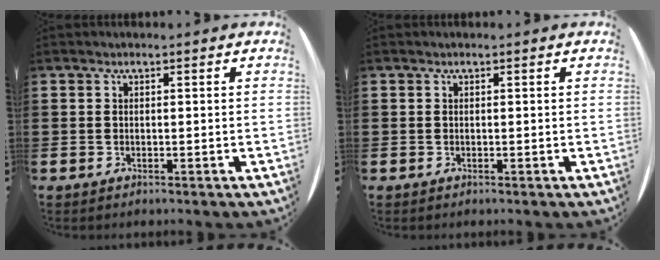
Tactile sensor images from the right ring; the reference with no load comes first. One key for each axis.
{"total": 0.0}